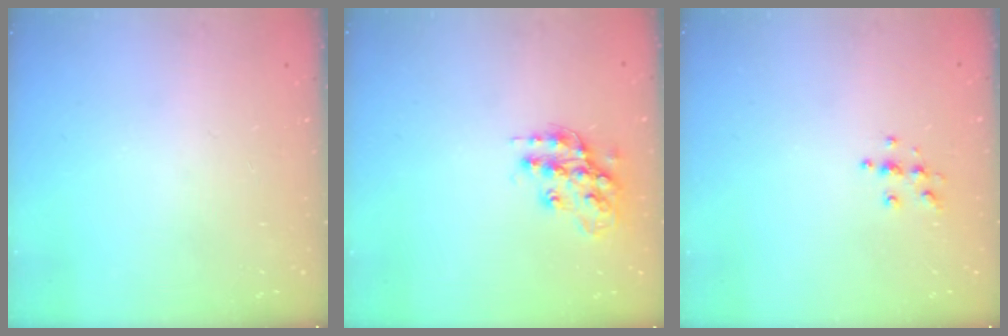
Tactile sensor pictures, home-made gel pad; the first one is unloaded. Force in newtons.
{"total": 15.0, "press": 15.0, "slide": 1.2}
{"total": 4.4, "press": 4.4, "slide": 0.3}